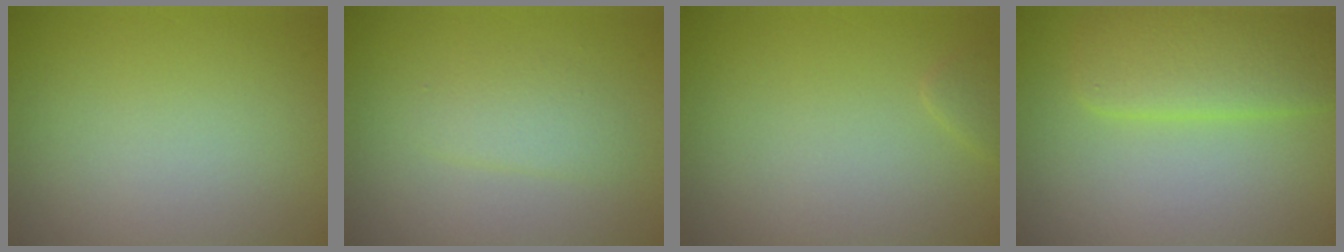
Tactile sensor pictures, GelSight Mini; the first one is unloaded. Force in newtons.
{"total": 1.8, "press": 1.8, "slide": 0.1}
{"total": 0.8, "press": 0.8, "slide": 0.1}
{"total": 4.9, "press": 4.9, "slide": 0.1}